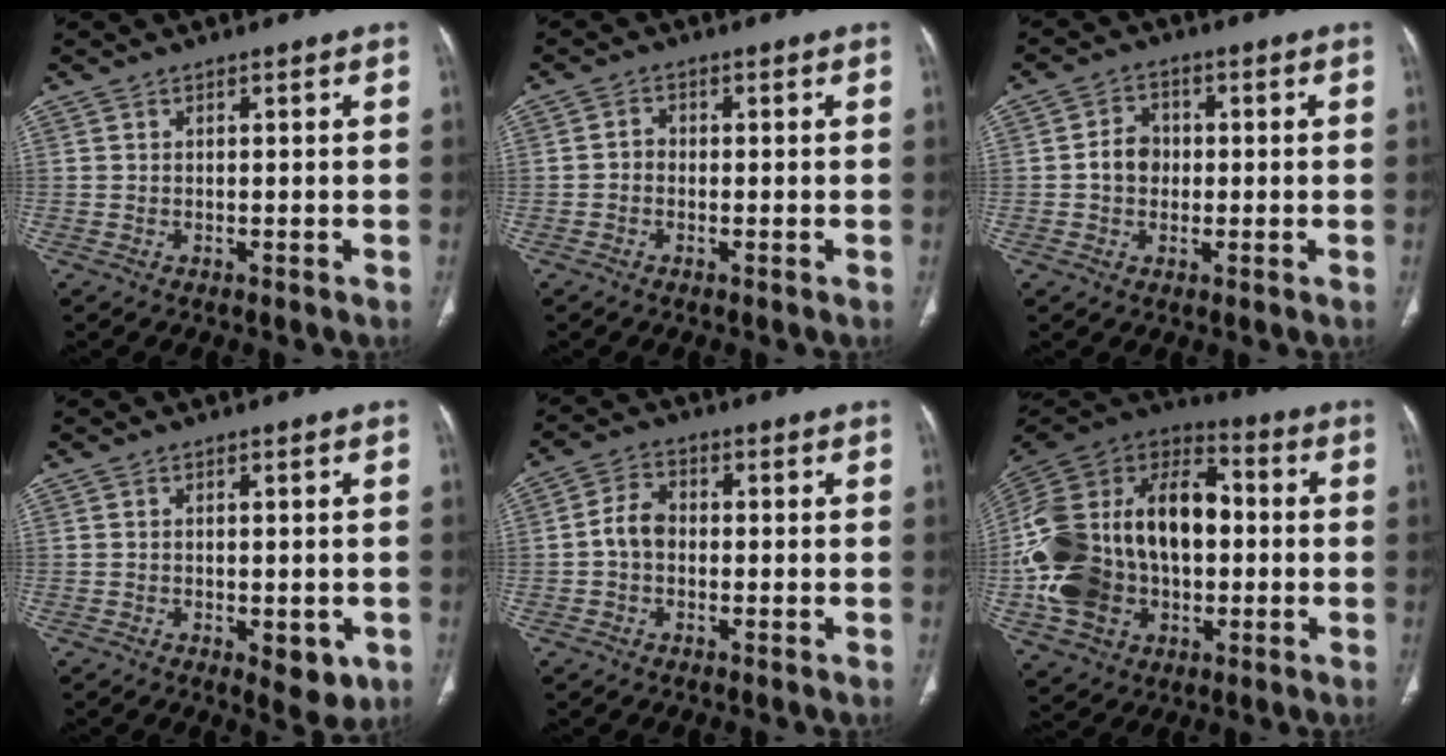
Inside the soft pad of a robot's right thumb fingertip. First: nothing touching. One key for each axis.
{"total": 1.8, "fx": -0.5, "fy": 1.5, "fz": 0.9, "tx": -0.005, "ty": 0.008, "tz": -0.015}
{"total": 4.9, "fx": -0.2, "fy": 4.1, "fz": 2.7, "tx": -0.027, "ty": 0.014, "tz": -0.010}
{"total": 5.7, "fx": -1.8, "fy": 2.8, "fz": 4.7, "tx": -0.043, "ty": -0.005, "tz": -0.014}
{"total": 3.8, "fx": -0.7, "fy": 3.0, "fz": 2.2, "tx": -0.027, "ty": 0.016, "tz": -0.021}
{"total": 31.9, "fx": -1.3, "fy": 21.8, "fz": 23.4, "tx": -0.461, "ty": 0.035, "tz": -0.013}